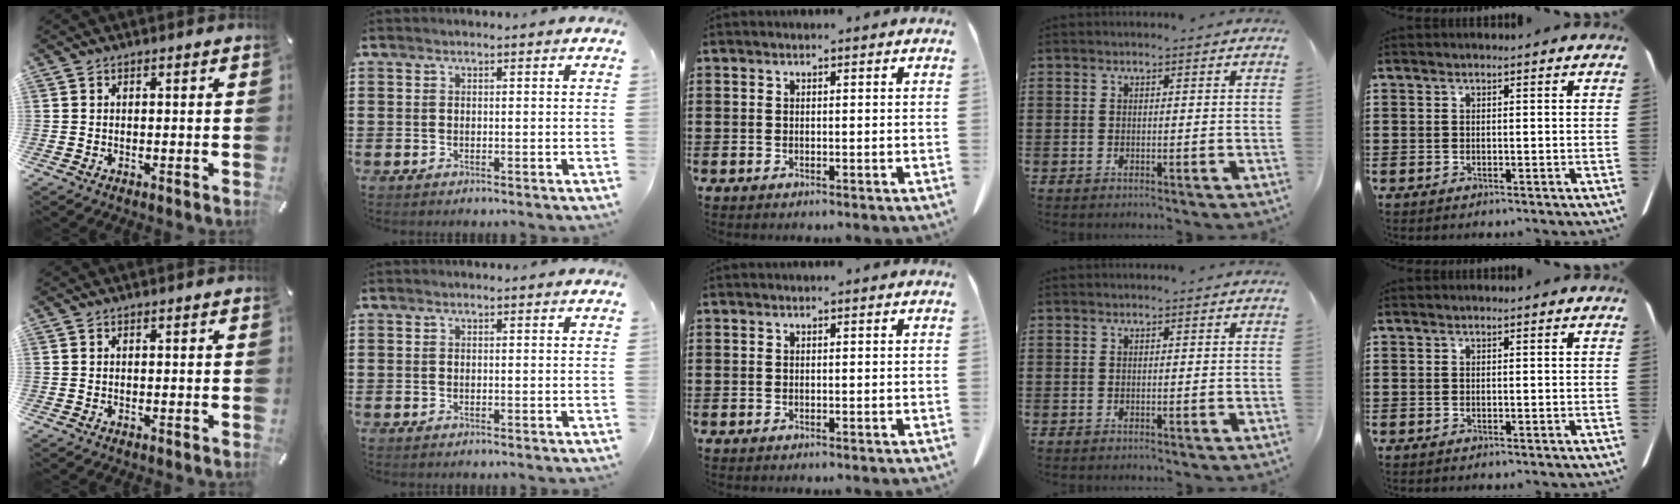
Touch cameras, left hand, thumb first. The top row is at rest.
{}